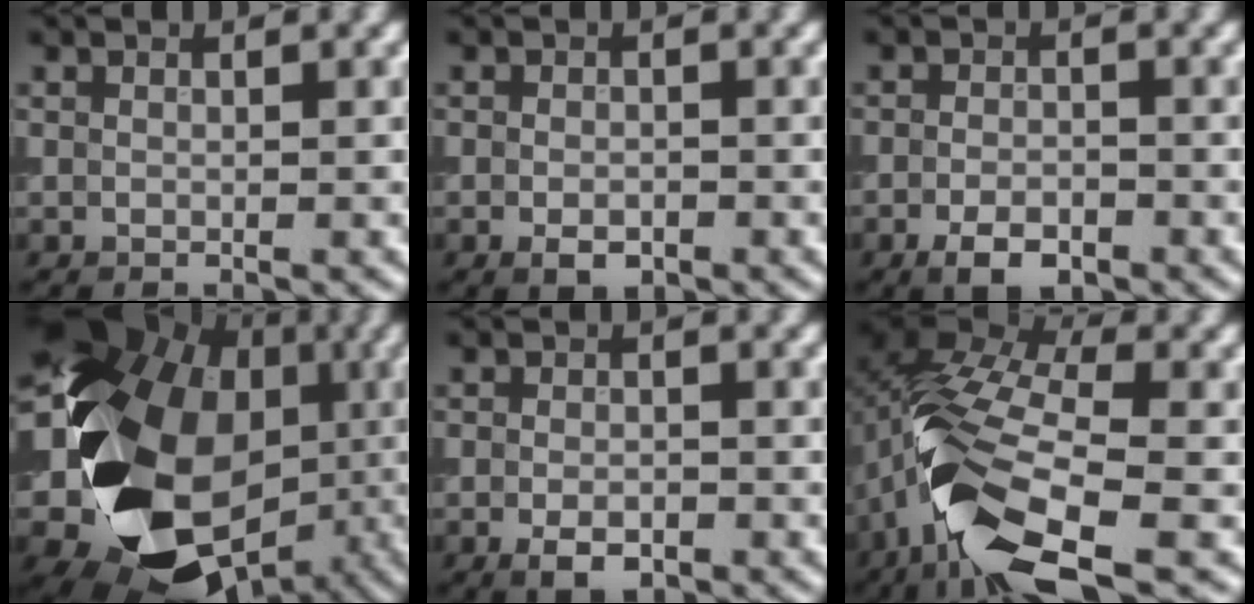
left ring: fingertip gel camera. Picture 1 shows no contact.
{"total": 1.8, "force": [-0.8, 1.1, 1.2], "torque": [-0.020, -0.002, -0.015]}
{"total": 3.0, "force": [-1.6, 1.5, 2.1], "torque": [-0.035, -0.002, -0.032]}
{"total": 18.8, "force": [-3.7, 14.4, 11.6], "torque": [-0.227, -0.028, -0.059]}
{"total": 2.5, "force": [-1.1, 1.3, 1.8], "torque": [-0.031, -0.004, -0.019]}
{"total": 11.7, "force": [-4.5, 5.2, 9.5], "torque": [-0.191, -0.007, -0.089]}